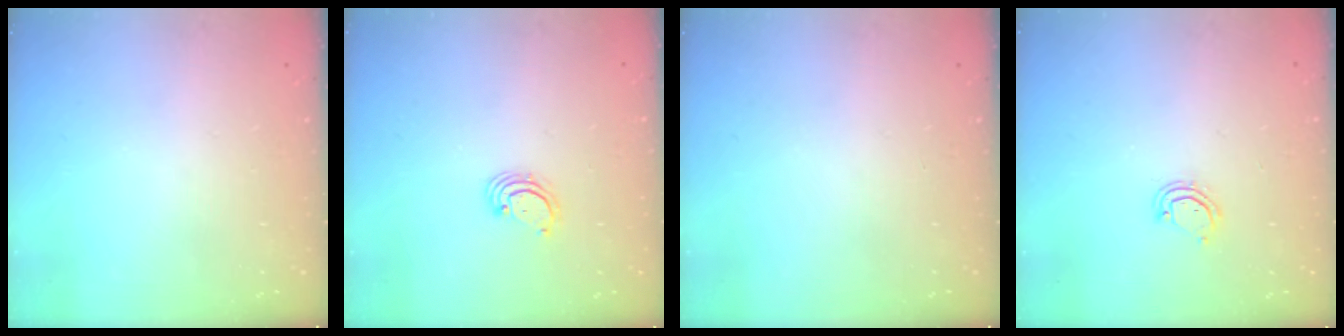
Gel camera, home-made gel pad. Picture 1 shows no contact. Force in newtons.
{"total": 2.7, "press": 2.7, "slide": 0.3}
{"total": 0.0}
{"total": 3.4, "press": 3.4, "slide": 0.2}